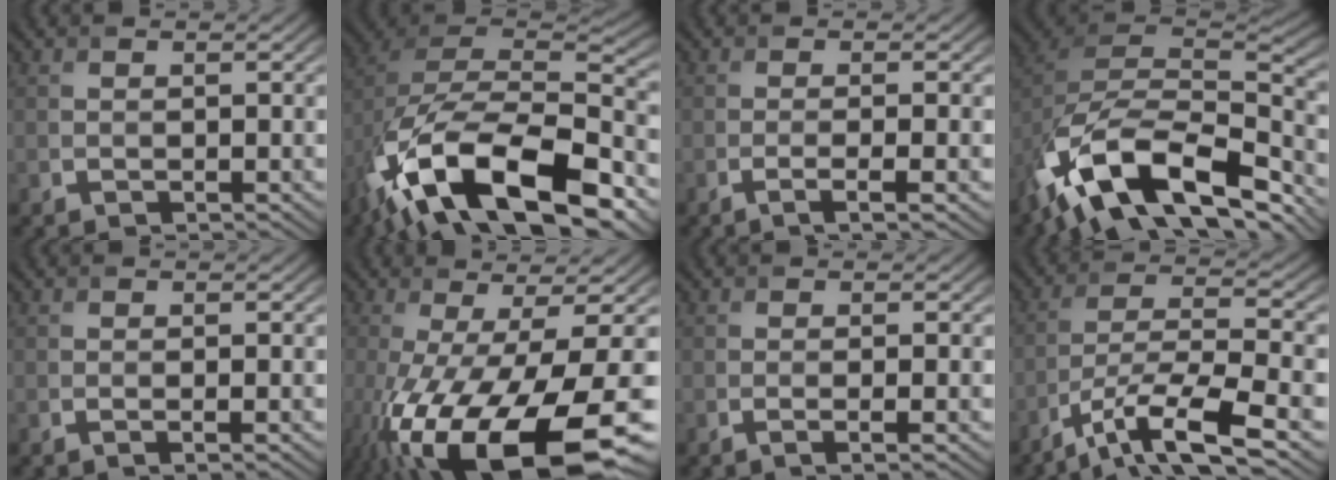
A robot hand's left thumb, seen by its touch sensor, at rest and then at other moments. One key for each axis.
{"total": 19.5, "fx": -9.9, "fy": 9.2, "fz": 14.0, "tx": -0.285, "ty": -0.028, "tz": -0.157}
{"total": 3.0, "fx": -1.0, "fy": 0.6, "fz": 2.7, "tx": -0.041, "ty": 0.002, "tz": -0.026}
{"total": 16.7, "fx": -10.3, "fy": 7.6, "fz": 10.8, "tx": -0.237, "ty": -0.017, "tz": -0.183}
{"total": 1.0, "fx": -0.1, "fy": 0.2, "fz": 1.0, "tx": -0.017, "ty": -0.001, "tz": -0.005}
{"total": 18.4, "fx": -7.7, "fy": 5.2, "fz": 15.9, "tx": -0.278, "ty": -0.046, "tz": -0.110}
{"total": 2.0, "fx": -0.3, "fy": 0.5, "fz": 1.9, "tx": -0.029, "ty": -0.001, "tz": -0.009}
{"total": 11.7, "fx": -7.4, "fy": 2.8, "fz": 8.7, "tx": -0.159, "ty": -0.006, "tz": -0.133}